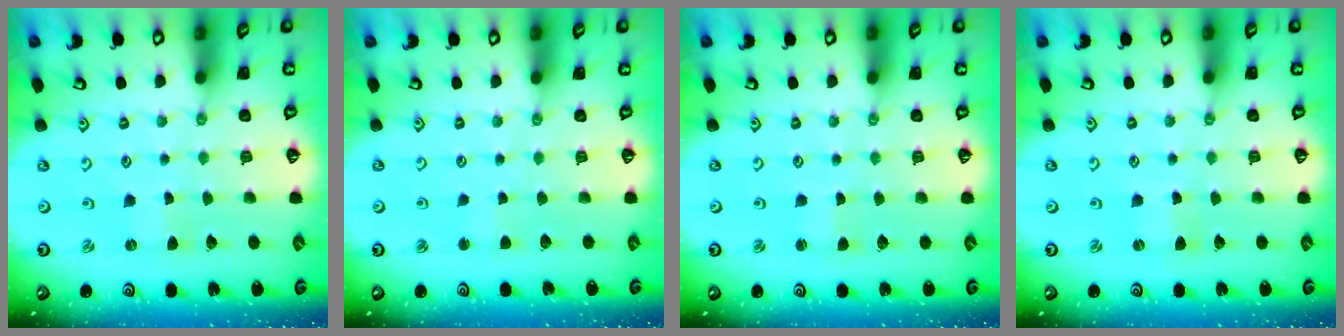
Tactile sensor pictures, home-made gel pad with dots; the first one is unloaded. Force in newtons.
{"total": 1.9, "press": 1.9, "slide": 0.3}
{"total": 1.4, "press": 1.4, "slide": 0.2}
{"total": 0.0}